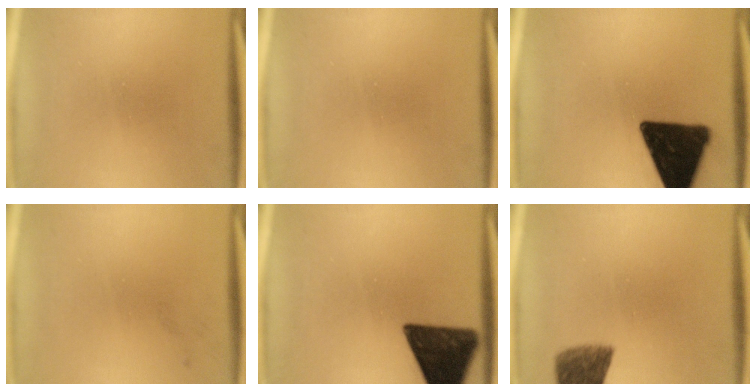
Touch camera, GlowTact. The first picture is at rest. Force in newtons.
{"total": 0.0}
{"total": 17.6}
{"total": 1.1}
{"total": 13.8}
{"total": 7.0}